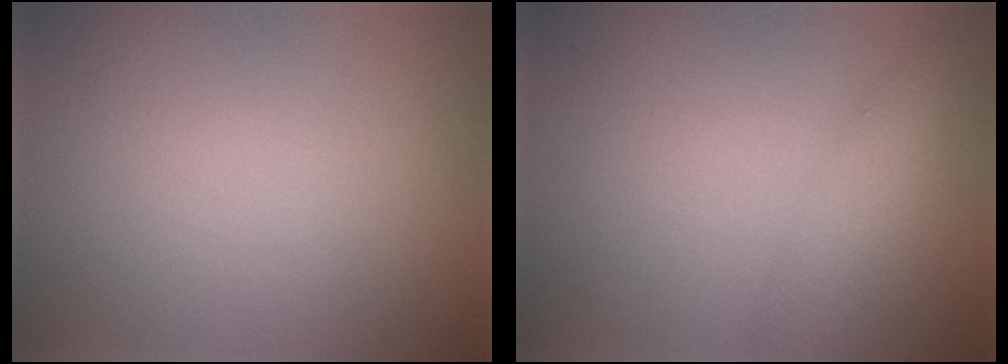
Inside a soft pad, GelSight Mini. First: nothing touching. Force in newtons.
{"total": 2.5, "press": 2.5, "slide": 0.1}